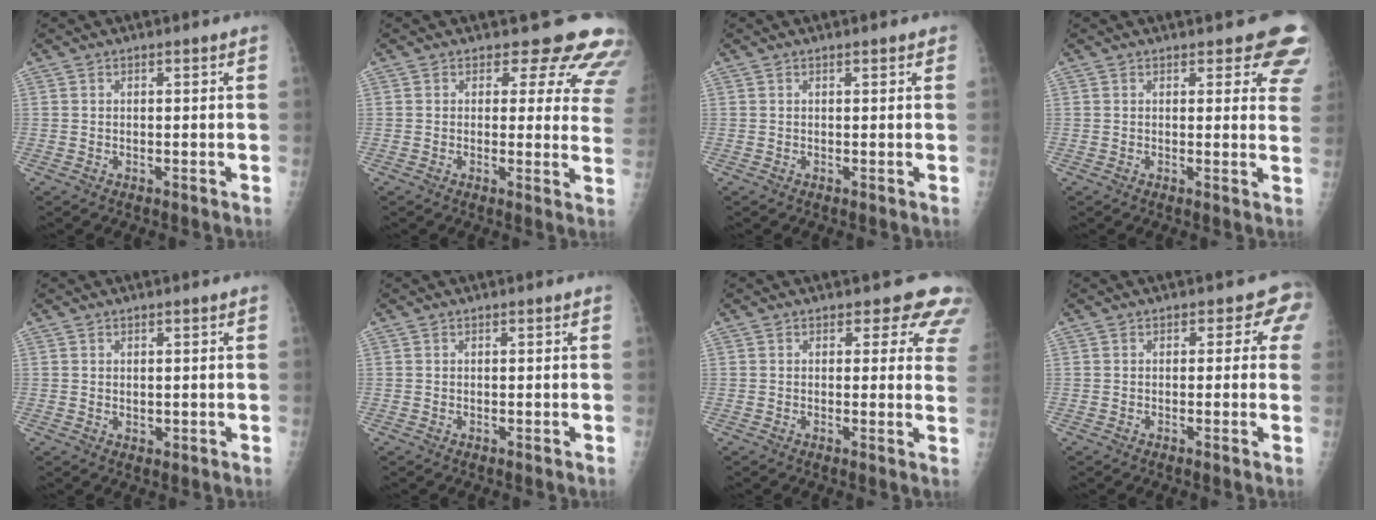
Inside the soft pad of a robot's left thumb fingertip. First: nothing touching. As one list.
[{"total": 9.8, "force": [8.2, 4.5, 2.8], "torque": [0.022, -0.041, 0.061]}, {"total": 1.0, "force": [0.7, 0.4, 0.6], "torque": [-0.007, -0.001, 0.006]}, {"total": 8.1, "force": [6.6, 3.2, 3.4], "torque": [0.009, -0.028, 0.052]}, {"total": 1.2, "force": [0.3, 0.9, 0.7], "torque": [-0.008, -0.004, 0.008]}, {"total": 0.0}, {"total": 7.2, "force": [5.8, 3.5, 2.4], "torque": [0.018, -0.025, 0.040]}, {"total": 3.1, "force": [1.1, 2.4, 1.5], "torque": [0.023, 0.004, -0.005]}]